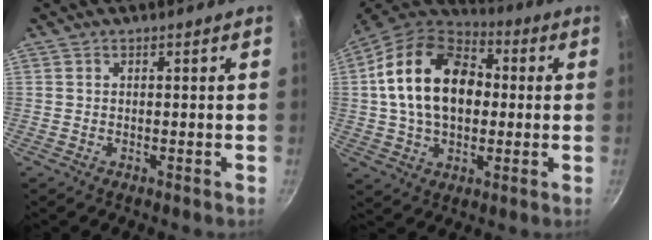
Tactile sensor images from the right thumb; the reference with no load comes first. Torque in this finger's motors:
{"motor_torque": [-1.03, 2.42, 1.81, 0.46, 0.45]}